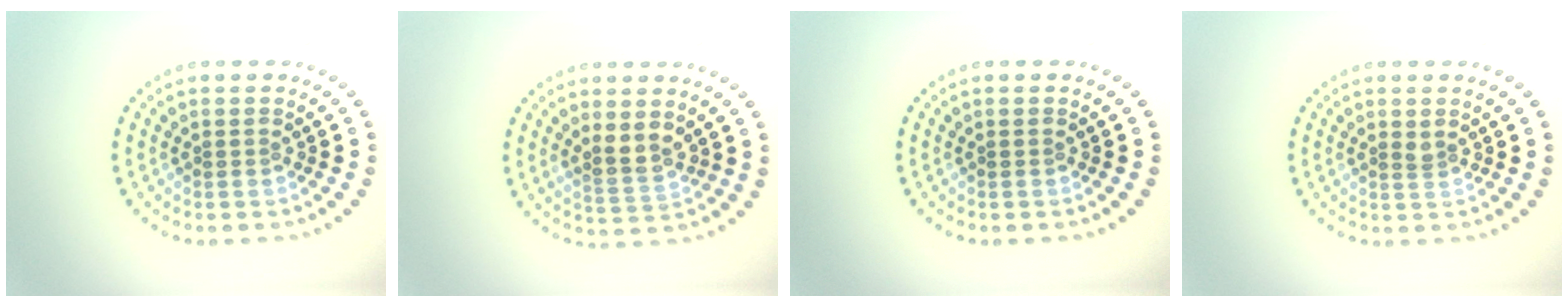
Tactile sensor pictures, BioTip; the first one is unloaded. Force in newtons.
{"total": 2.2, "press": 1.9, "slide": 1.2}
{"total": 0.0}
{"total": 0.8, "press": 0.5, "slide": 0.5}